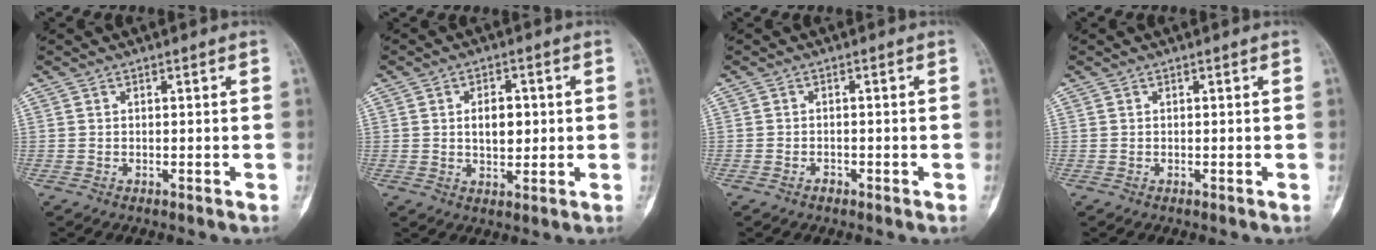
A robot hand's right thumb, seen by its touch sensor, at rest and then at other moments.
{"total": 5.7, "force": [0.6, 3.5, 4.4], "torque": [-0.046, -0.002, 0.010]}
{"total": 1.1, "force": [-0.7, 0.7, 0.4], "torque": [-0.006, 0.005, -0.012]}
{"total": 0.0}